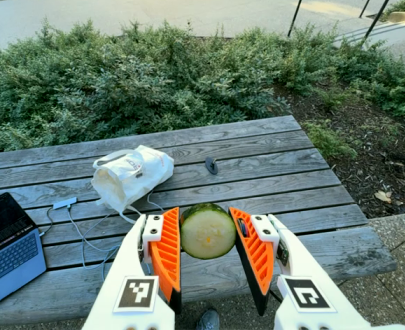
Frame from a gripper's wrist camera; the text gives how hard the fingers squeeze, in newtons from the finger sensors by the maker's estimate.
{"total": 9.9, "left": 9.5, "right": 10.3}